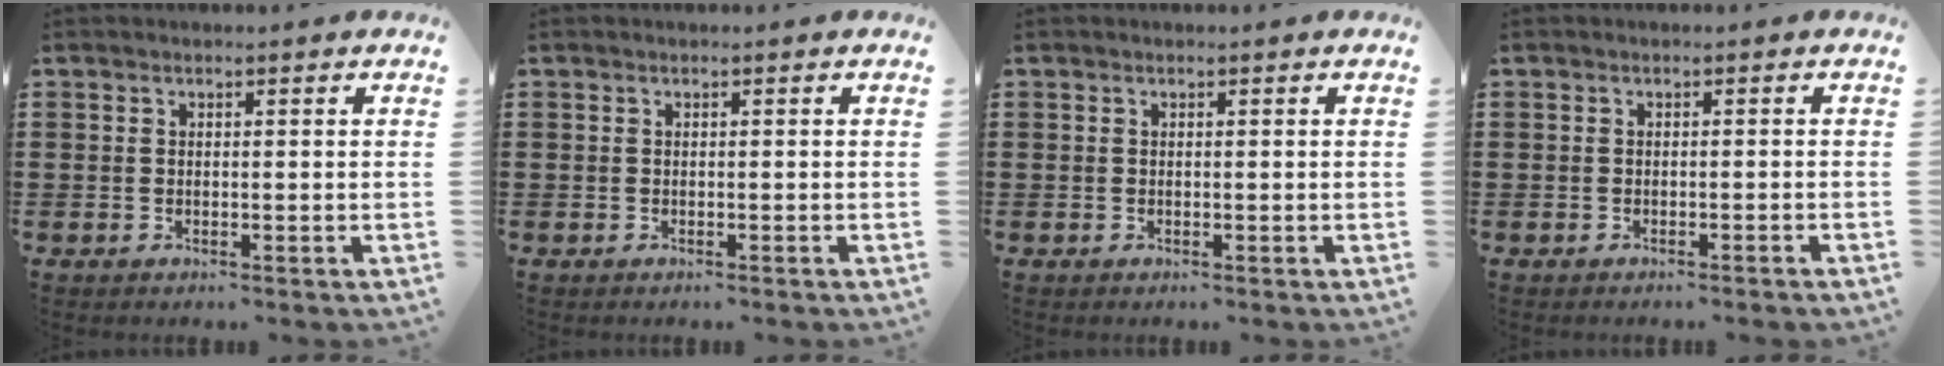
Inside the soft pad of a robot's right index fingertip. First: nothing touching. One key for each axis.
{"total": 0.0}
{"total": 0.0}
{"total": 0.5, "fx": -0.5, "fy": -0.1, "fz": 0.1, "tx": -0.003, "ty": -0.001, "tz": -0.010}